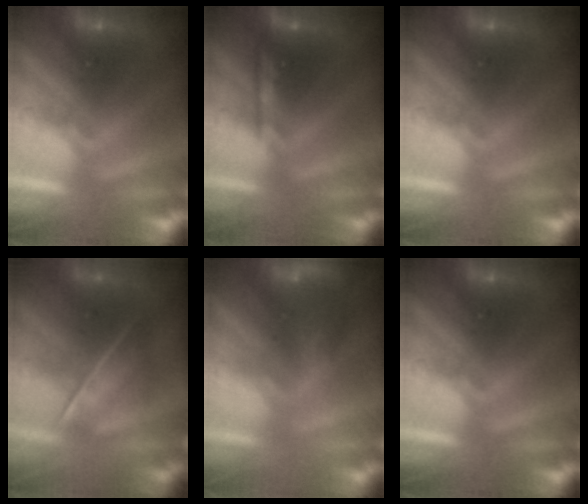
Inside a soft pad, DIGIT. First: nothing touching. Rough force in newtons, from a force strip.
{"total": 2.2}
{"total": 0.0}
{"total": 2.7}
{"total": 8.8}
{"total": 0.0}